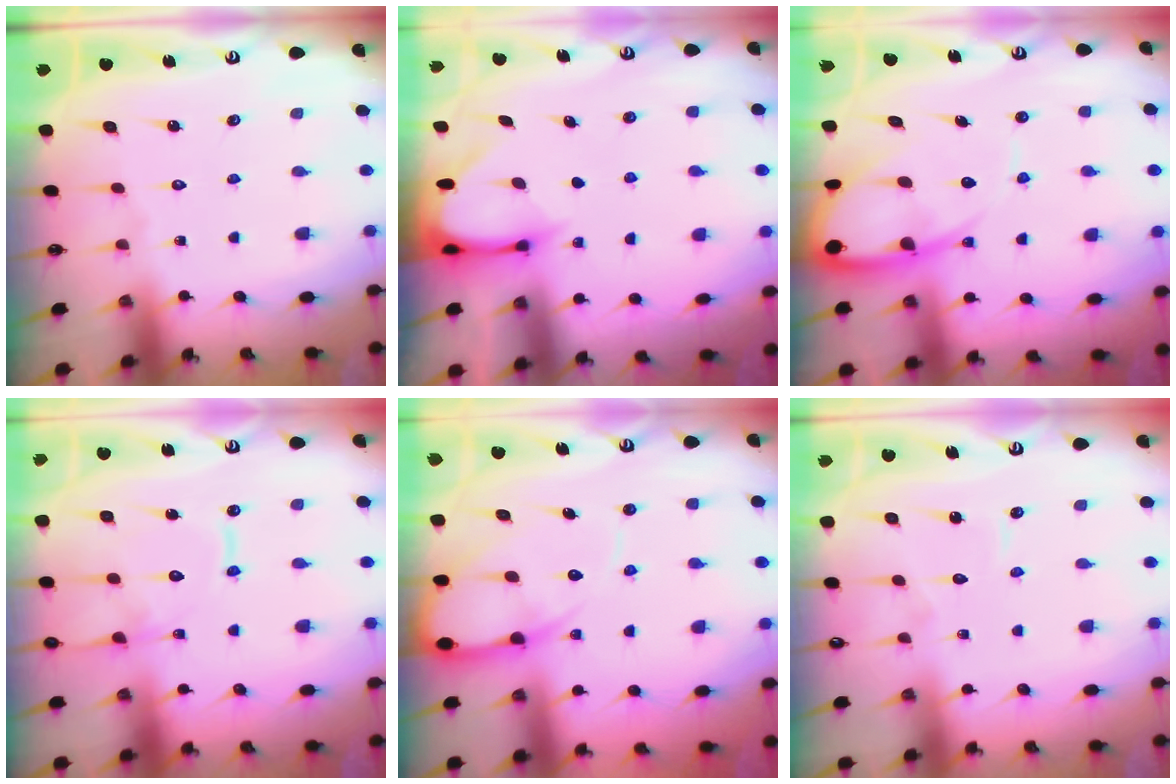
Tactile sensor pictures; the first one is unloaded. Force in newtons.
{"total": 3.4, "press": 3.4, "slide": 0.3}
{"total": 11.1, "press": 11.0, "slide": 1.2}
{"total": 12.5, "press": 12.5, "slide": 1.2}
{"total": 8.6, "press": 8.6, "slide": 0.9}
{"total": 2.9, "press": 2.9, "slide": 0.2}